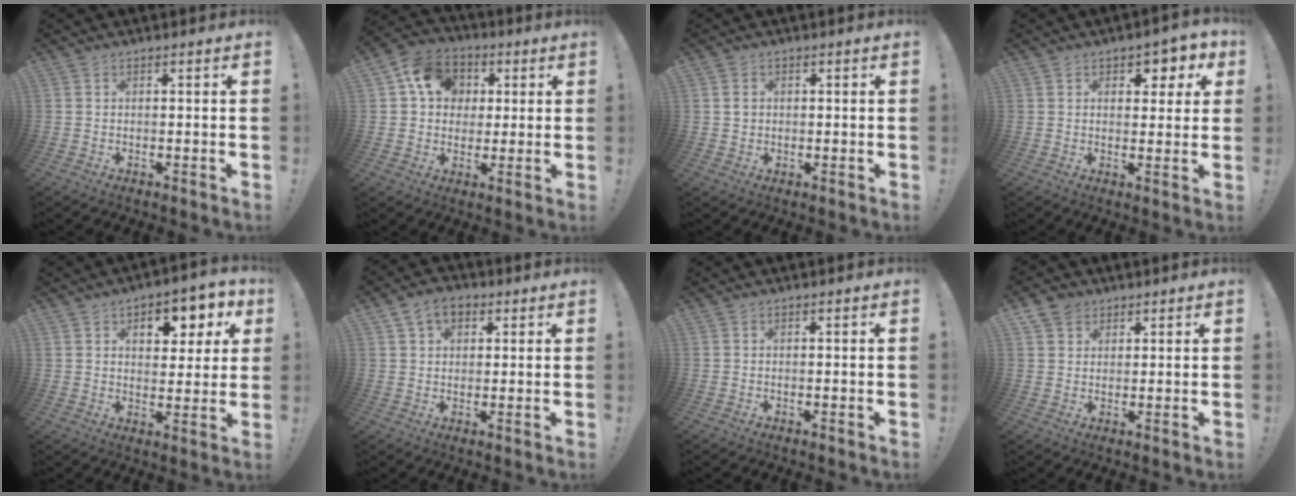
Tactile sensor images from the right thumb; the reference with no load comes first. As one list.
[{"total": 12.8, "force": [3.3, 10.9, 5.9], "torque": [-0.086, 0.006, 0.069]}, {"total": 2.1, "force": [0.6, 2.0, 0.5], "torque": [0.005, 0.001, 0.007]}, {"total": 4.7, "force": [2.3, 3.3, 2.5], "torque": [-0.017, -0.016, 0.035]}, {"total": 9.3, "force": [4.3, 5.8, 5.9], "torque": [-0.071, -0.023, 0.075]}, {"total": 7.1, "force": [3.2, 4.9, 4.0], "torque": [-0.067, 0.002, 0.063]}, {"total": 0.0}, {"total": 4.5, "force": [2.8, 3.4, 0.7], "torque": [-0.006, -0.013, 0.053]}]